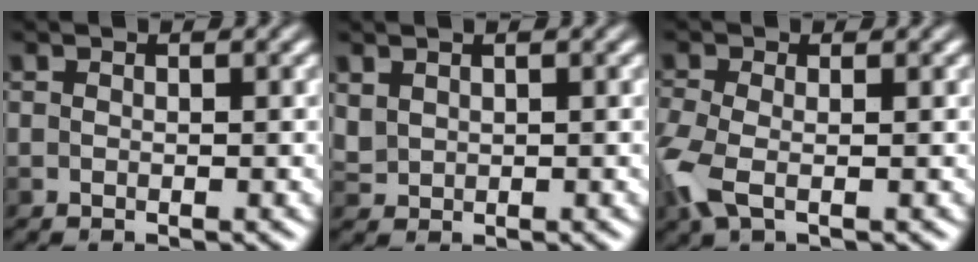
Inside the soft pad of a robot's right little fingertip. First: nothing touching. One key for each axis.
{"total": 1.1, "fx": 0.5, "fy": 1.0, "fz": 0.3, "tx": -0.009, "ty": -0.002, "tz": 0.020}
{"total": 3.9, "fx": -1.2, "fy": 2.1, "fz": 3.0, "tx": -0.093, "ty": 0.000, "tz": -0.028}